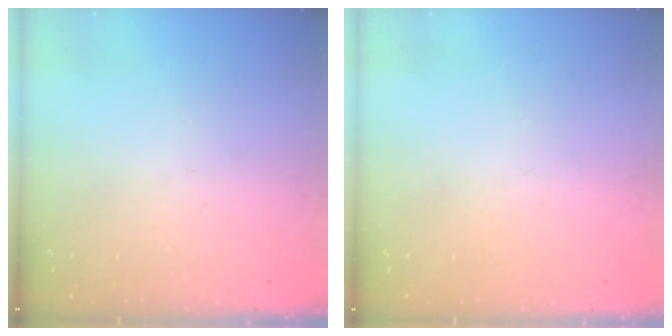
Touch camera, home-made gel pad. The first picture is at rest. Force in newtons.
{"total": 0.7, "press": 0.7, "slide": 0.1}